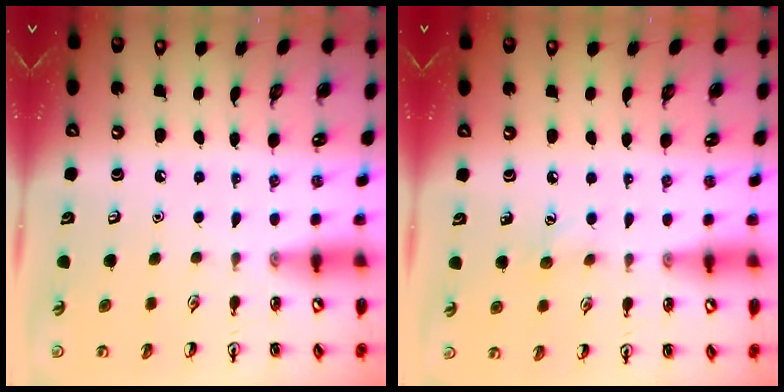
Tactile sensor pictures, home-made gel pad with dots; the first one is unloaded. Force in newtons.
{"total": 5.0, "press": 4.7, "slide": 1.6}